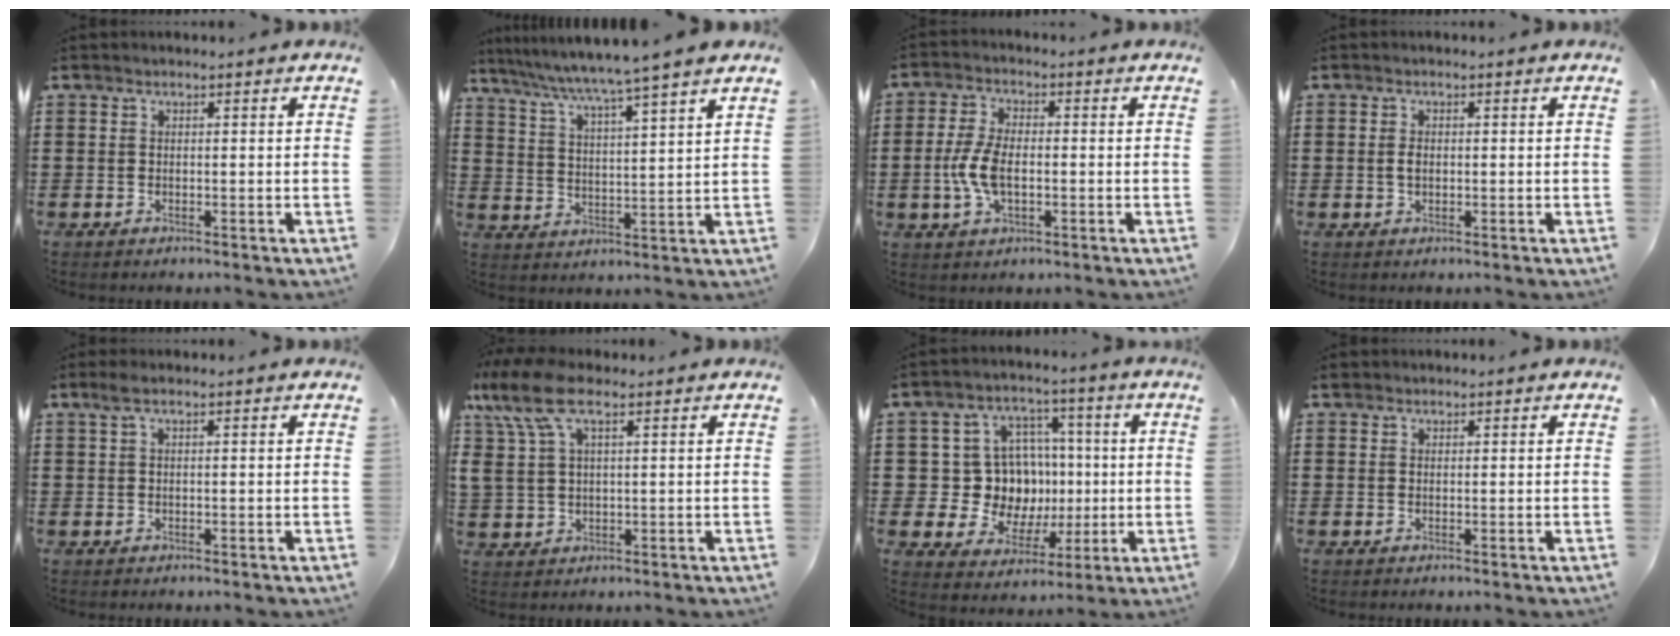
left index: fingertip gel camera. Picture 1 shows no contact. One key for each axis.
{"total": 5.4, "fx": 4.7, "fy": -1.2, "fz": 2.5, "tx": -0.070, "ty": -0.038, "tz": 0.073}
{"total": 6.5, "fx": -1.0, "fy": 3.1, "fz": 5.7, "tx": -0.135, "ty": -0.004, "tz": -0.026}
{"total": 1.5, "fx": 0.0, "fy": 0.8, "fz": 1.2, "tx": -0.027, "ty": 0.003, "tz": -0.001}
{"total": 1.0, "fx": 0.2, "fy": 0.1, "fz": 1.0, "tx": -0.019, "ty": 0.000, "tz": 0.003}
{"total": 9.6, "fx": 4.8, "fy": 4.2, "fz": 7.2, "tx": -0.176, "ty": -0.004, "tz": 0.082}
{"total": 10.8, "fx": 0.9, "fy": 10.1, "fz": 3.9, "tx": -0.099, "ty": 0.009, "tz": 0.031}
{"total": 0.8, "fx": 0.6, "fy": 0.5, "fz": 0.2, "tx": -0.007, "ty": 0.004, "tz": 0.012}